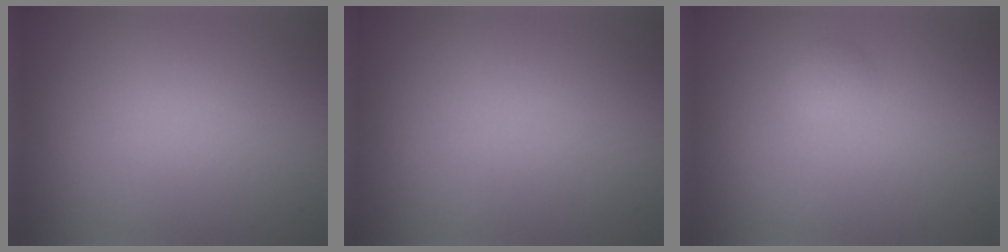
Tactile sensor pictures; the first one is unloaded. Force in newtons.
{"total": 0.0}
{"total": 1.0, "press": 1.0, "slide": 0.1}